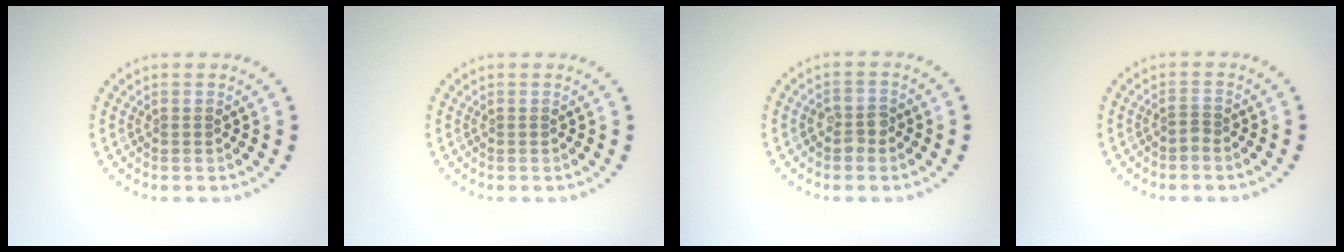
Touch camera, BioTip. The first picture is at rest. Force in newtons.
{"total": 0.0}
{"total": 1.7, "press": 1.7, "slide": 0.4}
{"total": 0.7, "press": 0.4, "slide": 0.6}